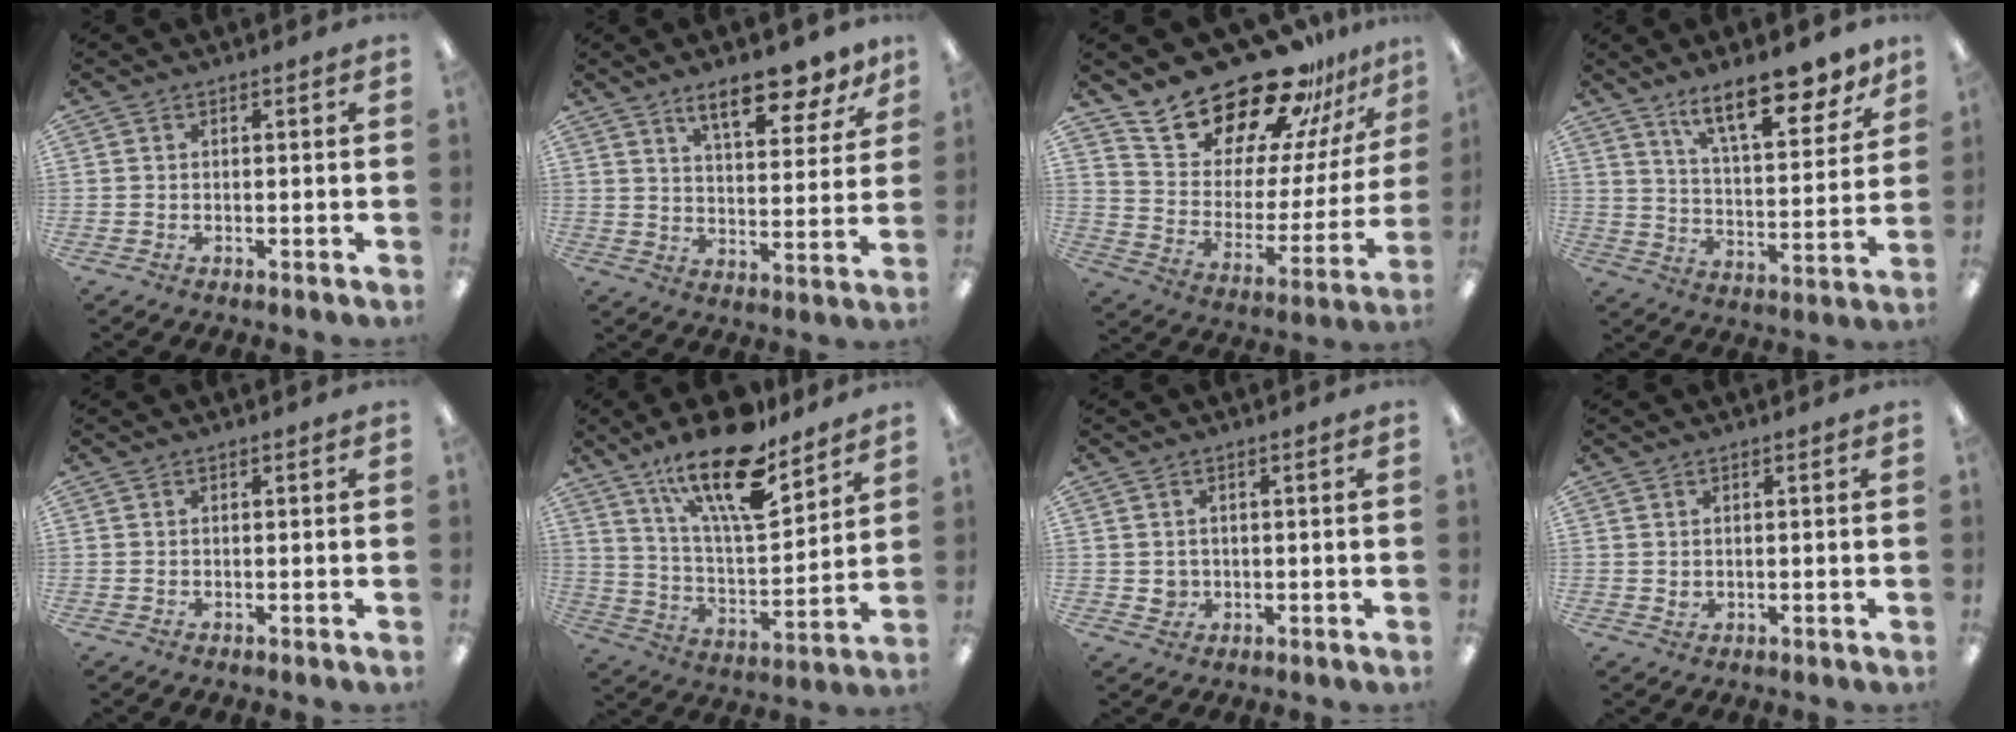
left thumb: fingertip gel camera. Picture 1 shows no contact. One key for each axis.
{"total": 12.4, "fx": 9.2, "fy": 4.2, "fz": 7.2, "tx": -0.090, "ty": -0.051, "tz": 0.155}
{"total": 24.3, "fx": 20.3, "fy": 10.0, "fz": 8.9, "tx": -0.138, "ty": -0.153, "tz": 0.359}
{"total": 17.3, "fx": 12.9, "fy": 5.9, "fz": 10.0, "tx": -0.146, "ty": -0.078, "tz": 0.214}
{"total": 0.0}
{"total": 21.5, "fx": 14.9, "fy": 7.2, "fz": 13.7, "tx": -0.229, "ty": -0.088, "tz": 0.249}
{"total": 2.3, "fx": 0.4, "fy": 2.2, "fz": 0.6, "tx": -0.005, "ty": 0.000, "tz": 0.005}
{"total": 1.3, "fx": 0.7, "fy": 0.9, "fz": 0.5, "tx": -0.004, "ty": -0.001, "tz": 0.011}